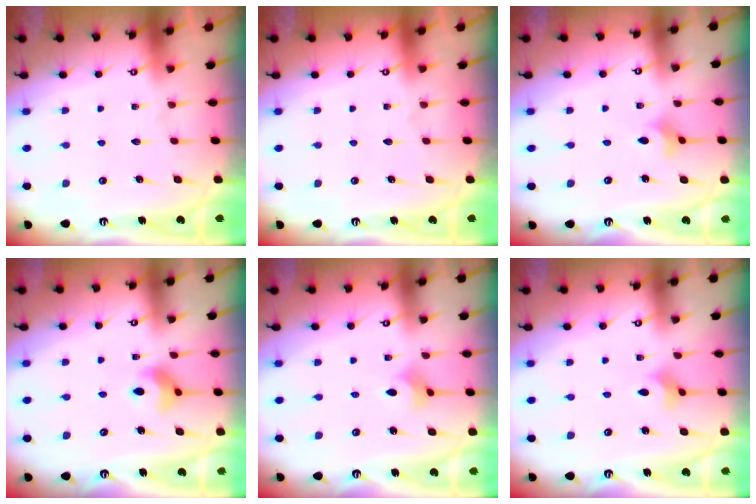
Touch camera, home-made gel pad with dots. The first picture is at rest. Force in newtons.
{"total": 0.0}
{"total": 2.4, "press": 2.3, "slide": 0.5}
{"total": 8.0, "press": 7.9, "slide": 1.2}
{"total": 3.2, "press": 3.2, "slide": 0.2}
{"total": 2.2, "press": 2.2, "slide": 0.5}